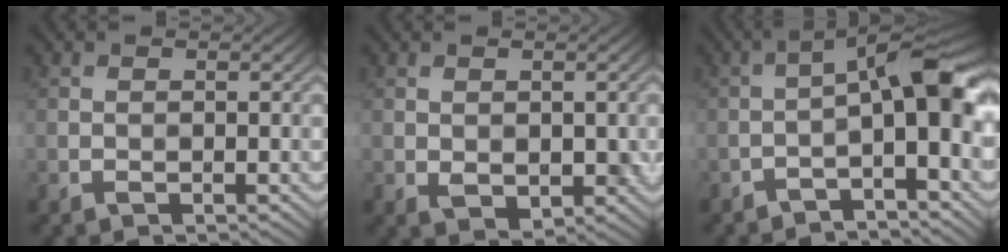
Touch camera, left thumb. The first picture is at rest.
{"total": 3.0, "force": [0.0, 2.0, 2.2], "torque": [-0.033, -0.006, 0.012]}
{"total": 9.6, "force": [-2.7, 1.7, 9.0], "torque": [-0.119, 0.013, -0.036]}